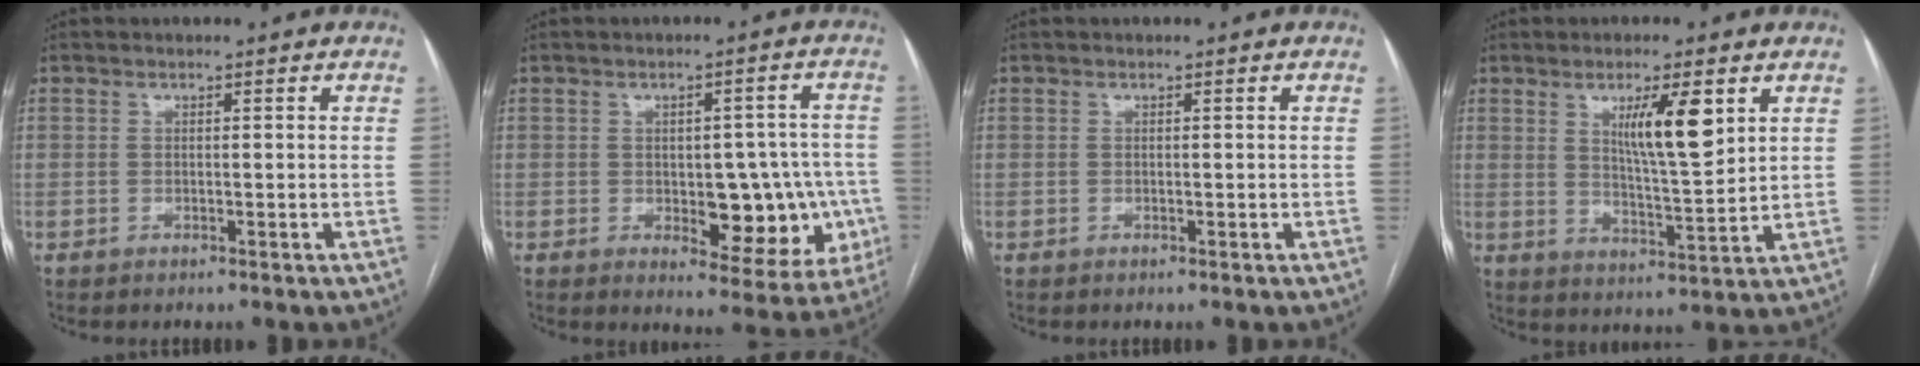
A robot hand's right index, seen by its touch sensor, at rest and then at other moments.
{"total": 11.8, "force": [-2.4, 5.7, 10.0], "torque": [-0.101, 0.020, -0.015]}
{"total": 0.0}
{"total": 8.8, "force": [3.7, 1.1, 7.9], "torque": [-0.134, -0.010, 0.066]}